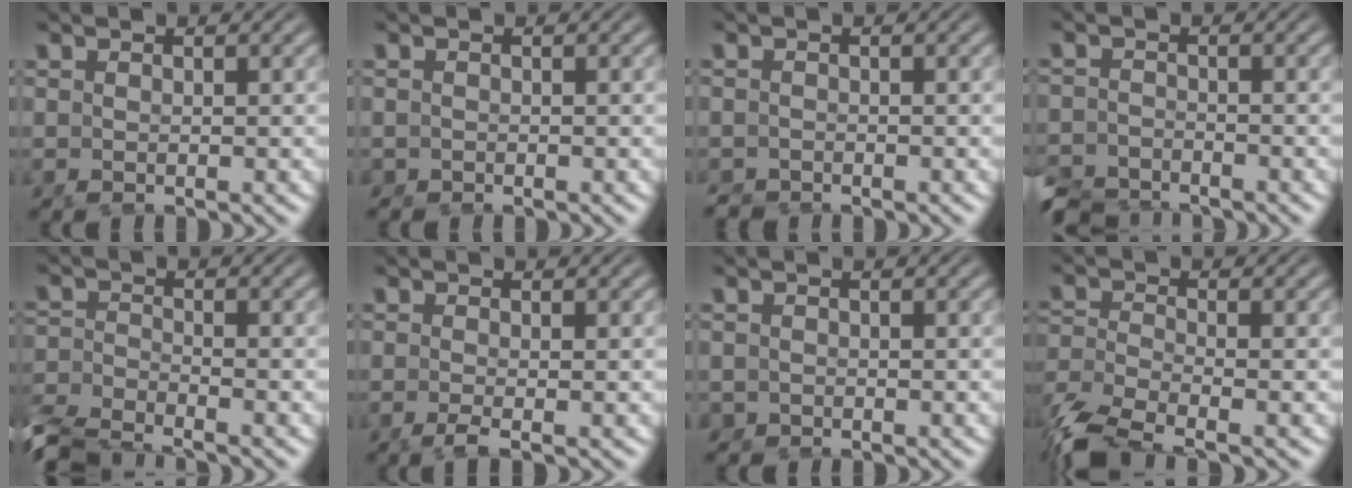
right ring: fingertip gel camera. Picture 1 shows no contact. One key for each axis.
{"total": 1.8, "fx": -0.9, "fy": 1.6, "fz": 0.1, "tx": -0.016, "ty": -0.014, "tz": -0.014}
{"total": 1.9, "fx": -1.7, "fy": 0.8, "fz": -0.1, "tx": -0.004, "ty": -0.018, "tz": -0.028}
{"total": 4.4, "fx": -4.2, "fy": 1.2, "fz": 0.0, "tx": 0.002, "ty": -0.022, "tz": -0.076}
{"total": 5.0, "fx": -4.6, "fy": 1.7, "fz": 0.9, "tx": -0.027, "ty": -0.027, "tz": -0.079}
{"total": 1.3, "fx": -1.1, "fy": 0.0, "fz": 0.7, "tx": -0.016, "ty": -0.002, "tz": -0.022}
{"total": 2.6, "fx": -1.4, "fy": 2.2, "fz": 0.2, "tx": -0.019, "ty": -0.020, "tz": -0.022}
{"total": 5.7, "fx": -4.6, "fy": 2.2, "fz": 2.5, "tx": -0.069, "ty": -0.028, "tz": -0.070}